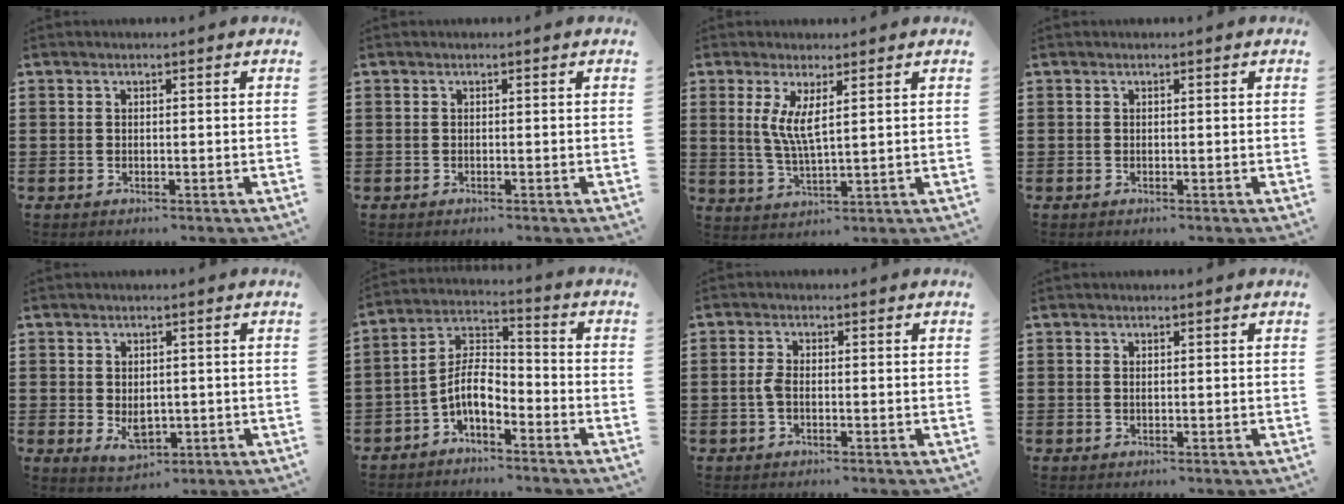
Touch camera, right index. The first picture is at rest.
{"total": 0.0}
{"total": 5.1, "force": [1.8, 1.1, 4.6], "torque": [-0.097, -0.002, 0.031]}
{"total": 0.0}
{"total": 3.0, "force": [-0.2, 2.1, 2.2], "torque": [-0.025, -0.003, -0.007]}
{"total": 6.4, "force": [-3.4, 2.8, 4.7], "torque": [-0.113, -0.002, -0.072]}
{"total": 2.4, "force": [-0.5, 1.0, 2.1], "torque": [-0.056, -0.003, -0.015]}
{"total": 0.5, "force": [0.2, 0.2, 0.4], "torque": [-0.009, 0.000, 0.003]}